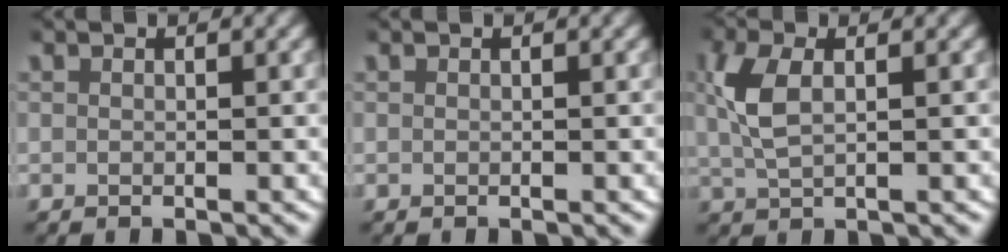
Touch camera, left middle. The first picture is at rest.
{"total": 0.0}
{"total": 3.5, "force": [0.7, 1.6, 3.1], "torque": [-0.080, 0.001, 0.015]}